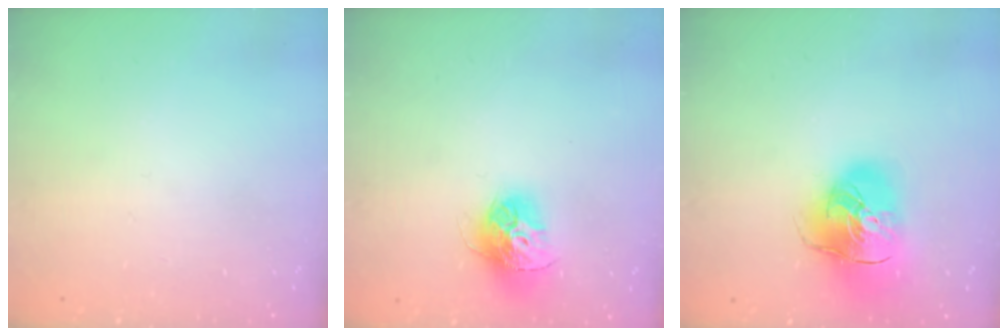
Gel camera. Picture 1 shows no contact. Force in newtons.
{"total": 13.8, "press": 13.8, "slide": 1.3}
{"total": 17.1, "press": 16.8, "slide": 2.9}